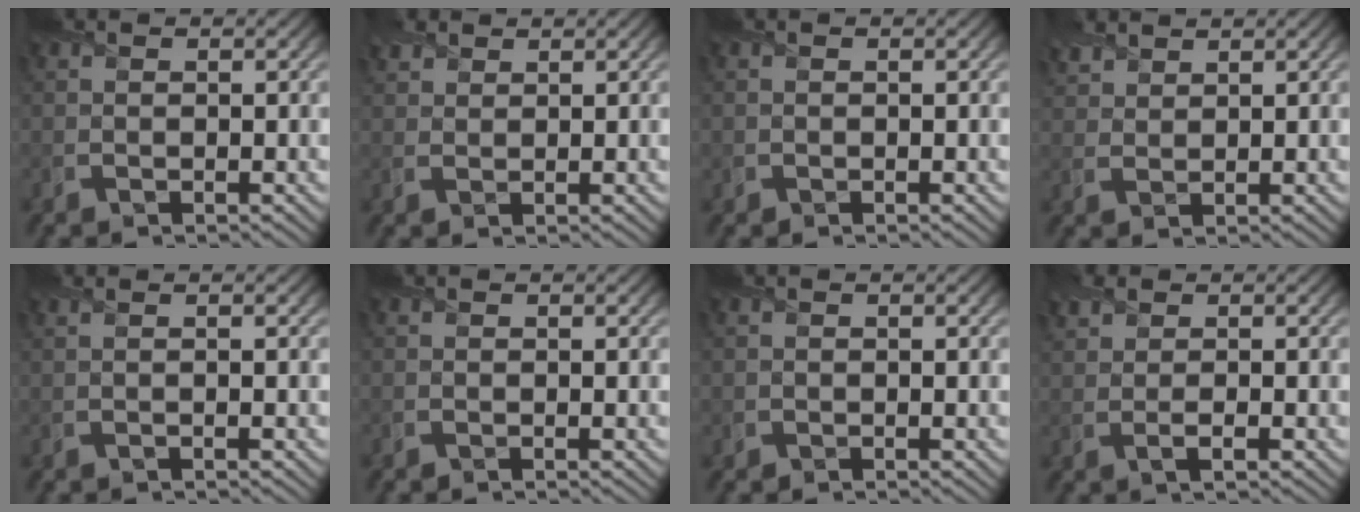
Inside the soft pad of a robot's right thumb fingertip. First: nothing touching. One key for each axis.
{"total": 2.0, "fx": 1.7, "fy": 0.9, "fz": 0.6, "tx": -0.018, "ty": 0.007, "tz": 0.040}
{"total": 0.5, "fx": 0.0, "fy": 0.5, "fz": 0.0, "tx": 0.003, "ty": -0.004, "tz": -0.001}
{"total": 3.2, "fx": 2.7, "fy": 1.2, "fz": 1.2, "tx": -0.034, "ty": 0.009, "tz": 0.062}
{"total": 1.1, "fx": 0.2, "fy": 0.2, "fz": 1.1, "tx": -0.022, "ty": 0.004, "tz": -0.003}
{"total": 0.0}
{"total": 0.5, "fx": 0.0, "fy": 0.5, "fz": 0.0, "tx": 0.003, "ty": -0.005, "tz": 0.000}
{"total": 2.8, "fx": 0.8, "fy": 1.4, "fz": 2.2, "tx": -0.048, "ty": 0.000, "tz": 0.013}